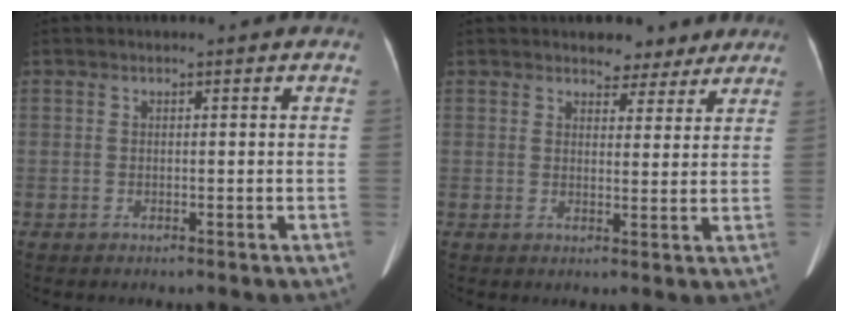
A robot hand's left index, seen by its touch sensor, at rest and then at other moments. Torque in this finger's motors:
{"motor_torque": [0.96, -1.18, 0.09, 0.03]}